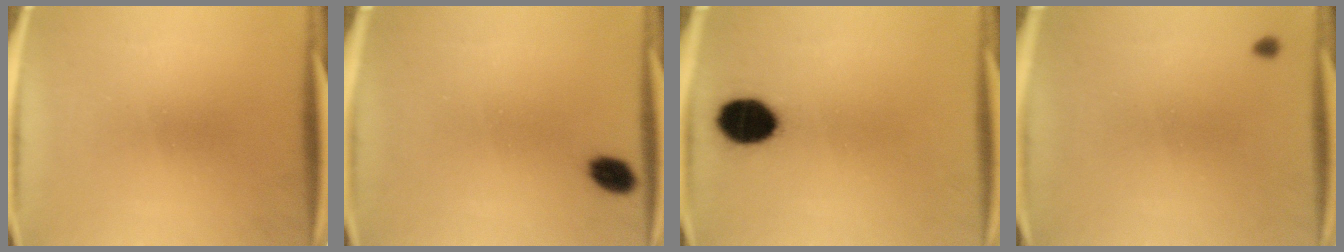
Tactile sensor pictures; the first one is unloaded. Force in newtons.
{"total": 3.3}
{"total": 10.4}
{"total": 0.8}